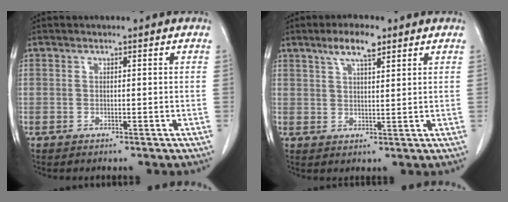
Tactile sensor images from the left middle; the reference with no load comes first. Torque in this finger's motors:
{"motor_torque": [0.77, -0.73, 0.04, 0.02]}